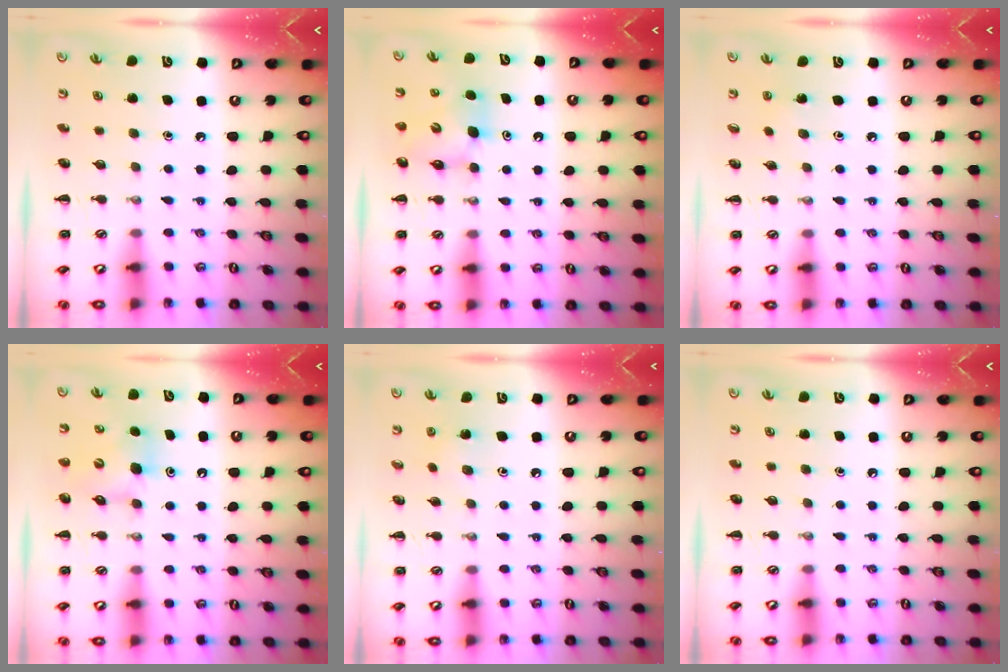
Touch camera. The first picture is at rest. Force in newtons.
{"total": 6.1, "press": 6.1, "slide": 0.7}
{"total": 3.3, "press": 3.1, "slide": 1.0}
{"total": 5.8, "press": 5.7, "slide": 0.6}
{"total": 2.9, "press": 2.7, "slide": 1.0}
{"total": 0.0}